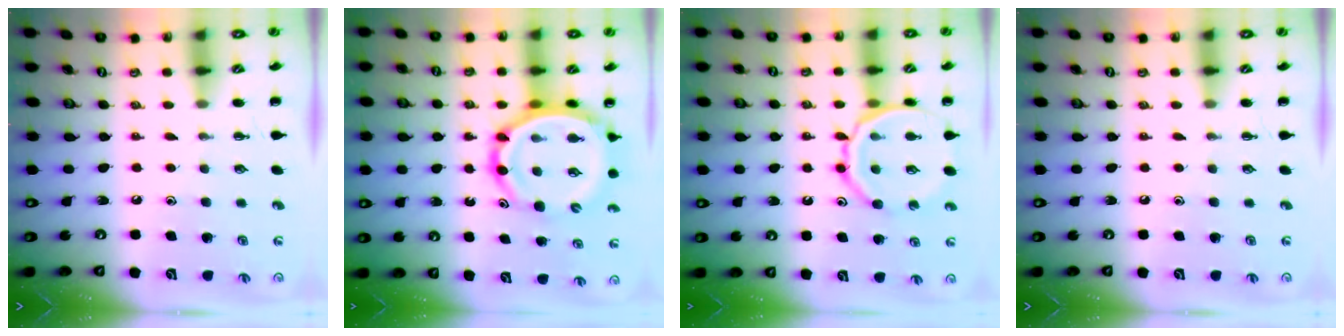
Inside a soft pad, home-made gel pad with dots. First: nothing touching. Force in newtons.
{"total": 13.7, "press": 13.1, "slide": 4.0}
{"total": 15.3, "press": 15.2, "slide": 2.1}
{"total": 0.0}